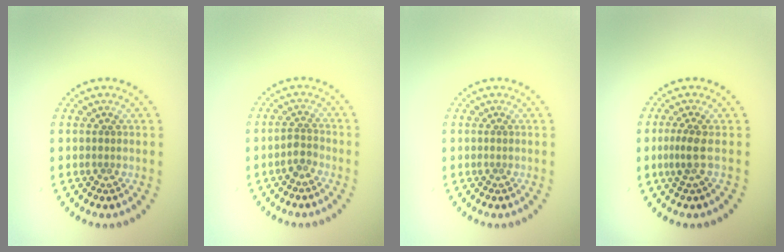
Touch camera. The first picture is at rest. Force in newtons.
{"total": 1.6, "press": 1.2, "slide": 1.0}
{"total": 0.0}
{"total": 1.7, "press": 1.2, "slide": 1.2}